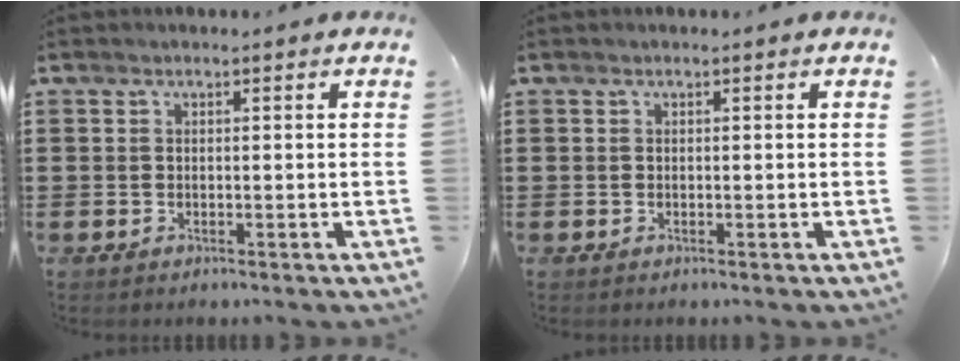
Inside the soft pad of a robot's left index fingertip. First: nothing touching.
{"total": 0.0}